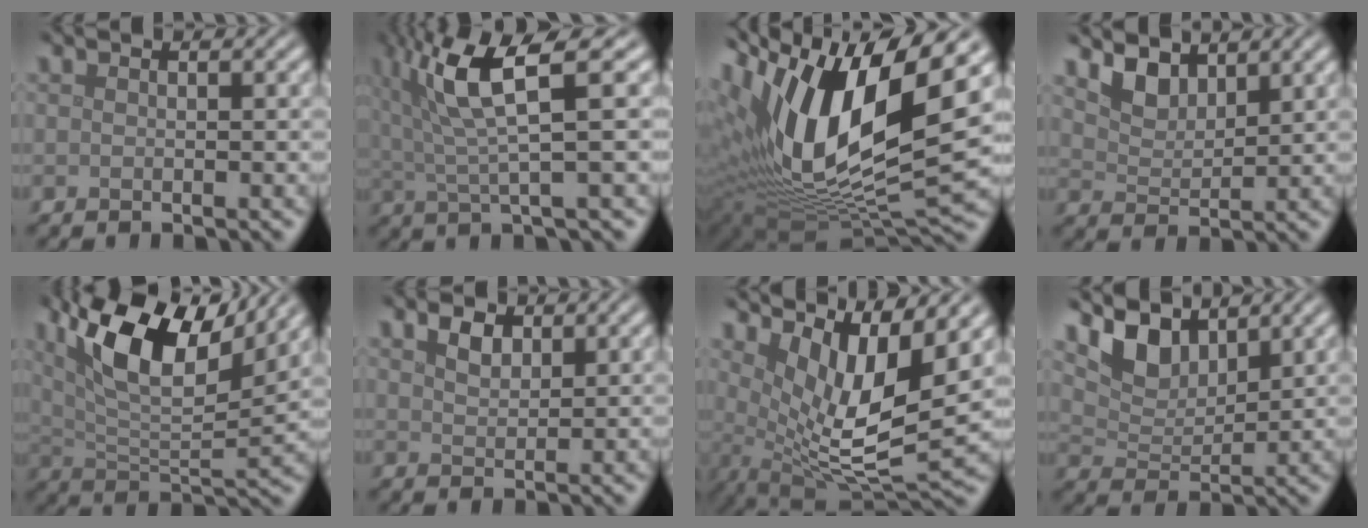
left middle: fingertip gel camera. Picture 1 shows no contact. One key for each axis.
{"total": 7.4, "fx": 2.9, "fy": 1.6, "fz": 6.6, "tx": -0.125, "ty": 0.014, "tz": 0.053}
{"total": 15.4, "fx": 4.1, "fy": 6.1, "fz": 13.5, "tx": -0.253, "ty": -0.002, "tz": 0.071}
{"total": 2.9, "fx": 2.5, "fy": 1.1, "fz": 1.0, "tx": -0.030, "ty": -0.005, "tz": 0.046}
{"total": 10.8, "fx": 5.2, "fy": 4.3, "fz": 8.5, "tx": -0.158, "ty": 0.006, "tz": 0.093}
{"total": 1.9, "fx": 1.3, "fy": 1.0, "fz": 1.0, "tx": -0.021, "ty": 0.004, "tz": 0.026}
{"total": 8.0, "fx": 3.3, "fy": 2.4, "fz": 6.9, "tx": -0.132, "ty": -0.011, "tz": 0.067}
{"total": 4.4, "fx": 3.4, "fy": 2.0, "fz": 1.9, "tx": -0.046, "ty": -0.005, "tz": 0.060}